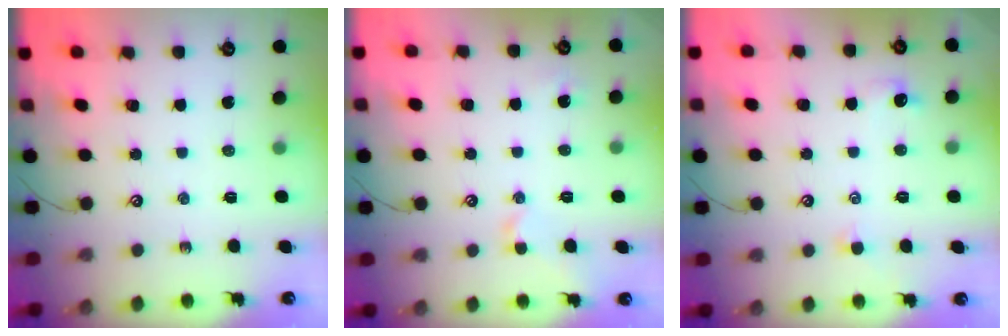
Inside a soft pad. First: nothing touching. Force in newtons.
{"total": 1.5, "press": 1.4, "slide": 0.5}
{"total": 1.4, "press": 1.3, "slide": 0.6}